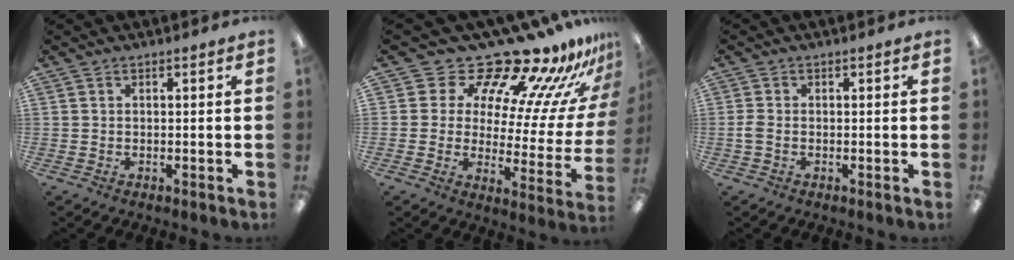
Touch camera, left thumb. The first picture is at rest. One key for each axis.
{"total": 17.7, "fx": 15.2, "fy": 6.2, "fz": 6.5, "tx": -0.094, "ty": -0.140, "tz": 0.250}
{"total": 1.7, "fx": -0.4, "fy": 0.9, "fz": 1.4, "tx": -0.025, "ty": 0.003, "tz": -0.006}